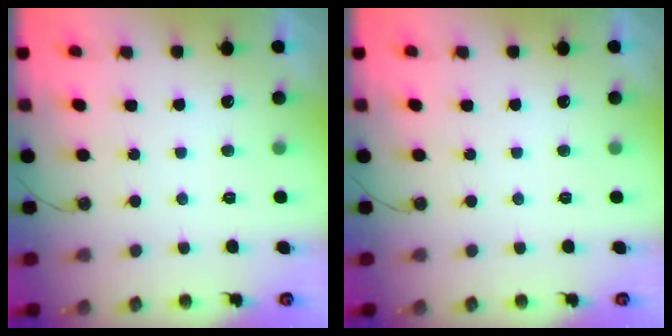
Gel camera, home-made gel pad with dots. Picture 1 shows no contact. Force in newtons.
{"total": 0.0}